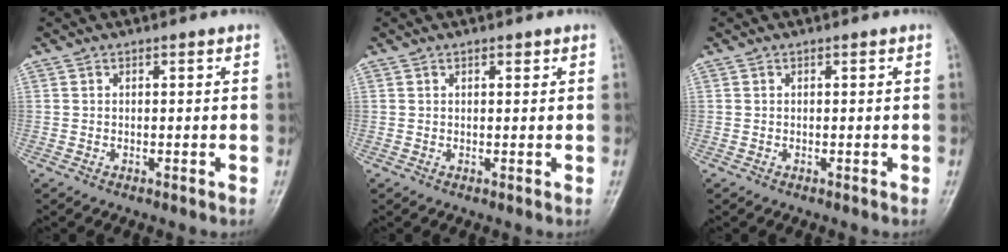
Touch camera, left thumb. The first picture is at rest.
{"total": 0.8, "force": [0.5, 0.3, 0.5], "torque": [-0.002, 0.000, 0.005]}
{"total": 0.0}